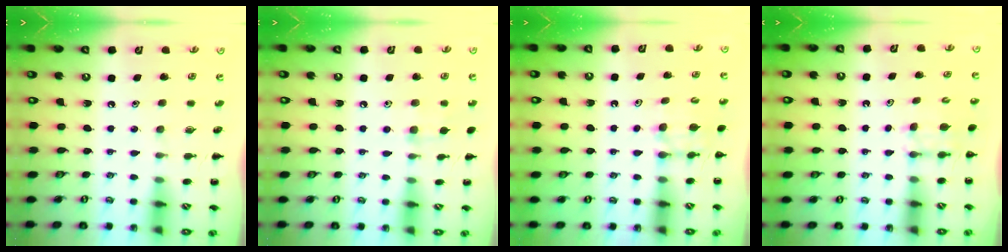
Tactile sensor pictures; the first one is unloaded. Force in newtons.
{"total": 6.5, "press": 6.2, "slide": 2.0}
{"total": 6.2, "press": 6.1, "slide": 1.4}
{"total": 2.7, "press": 2.5, "slide": 1.1}